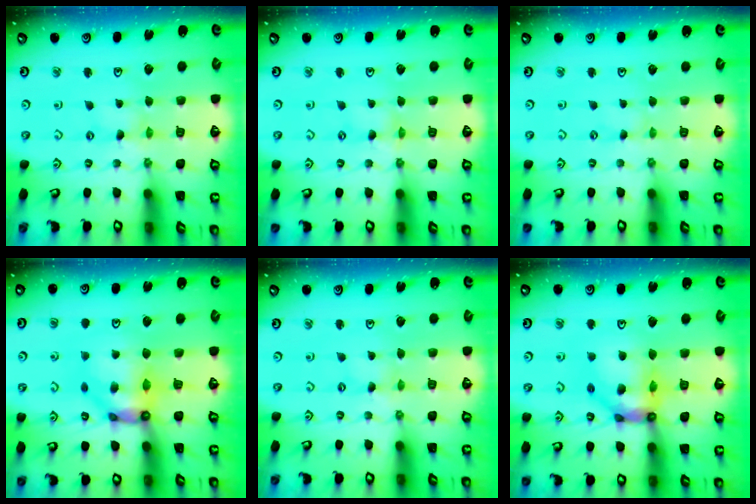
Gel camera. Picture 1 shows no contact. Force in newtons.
{"total": 0.0}
{"total": 0.7, "press": 0.7, "slide": 0.1}
{"total": 9.6, "press": 9.6, "slide": 0.7}
{"total": 0.9, "press": 0.9, "slide": 0.1}
{"total": 13.8, "press": 13.7, "slide": 1.7}